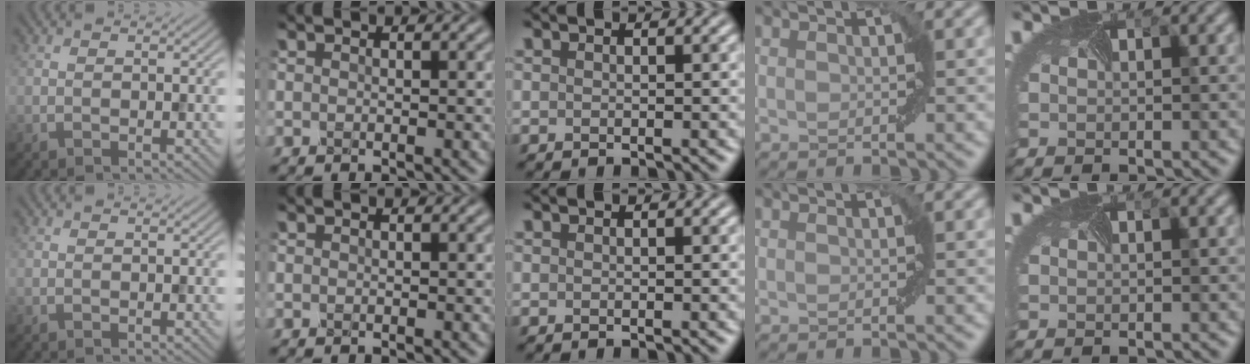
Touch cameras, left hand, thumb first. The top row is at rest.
{}